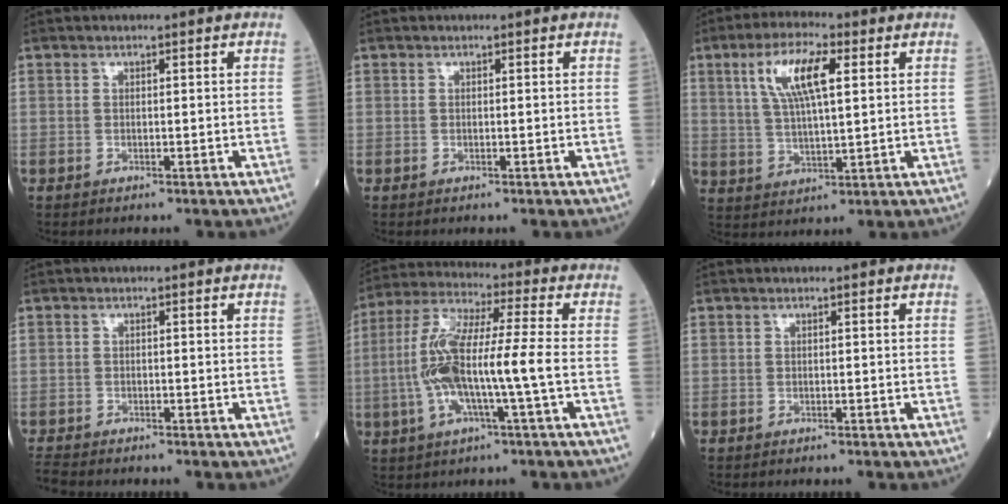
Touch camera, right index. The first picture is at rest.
{"total": 0.0}
{"total": 9.8, "force": [3.6, 2.3, 8.9], "torque": [-0.177, 0.013, 0.069]}
{"total": 2.7, "force": [-2.7, 0.4, 0.2], "torque": [-0.008, -0.013, -0.052]}
{"total": 12.6, "force": [-2.1, 0.9, 12.4], "torque": [-0.261, 0.015, -0.046]}
{"total": 0.5, "force": [-0.5, 0.1, 0.2], "torque": [-0.001, -0.001, -0.009]}